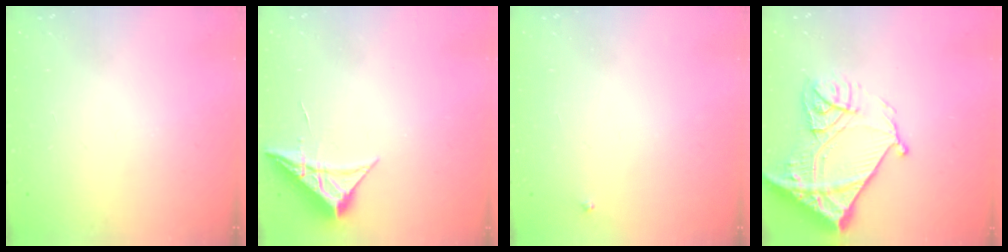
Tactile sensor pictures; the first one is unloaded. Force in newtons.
{"total": 6.6, "press": 6.6, "slide": 0.2}
{"total": 2.7, "press": 2.7, "slide": 0.3}
{"total": 19.3, "press": 19.2, "slide": 2.2}